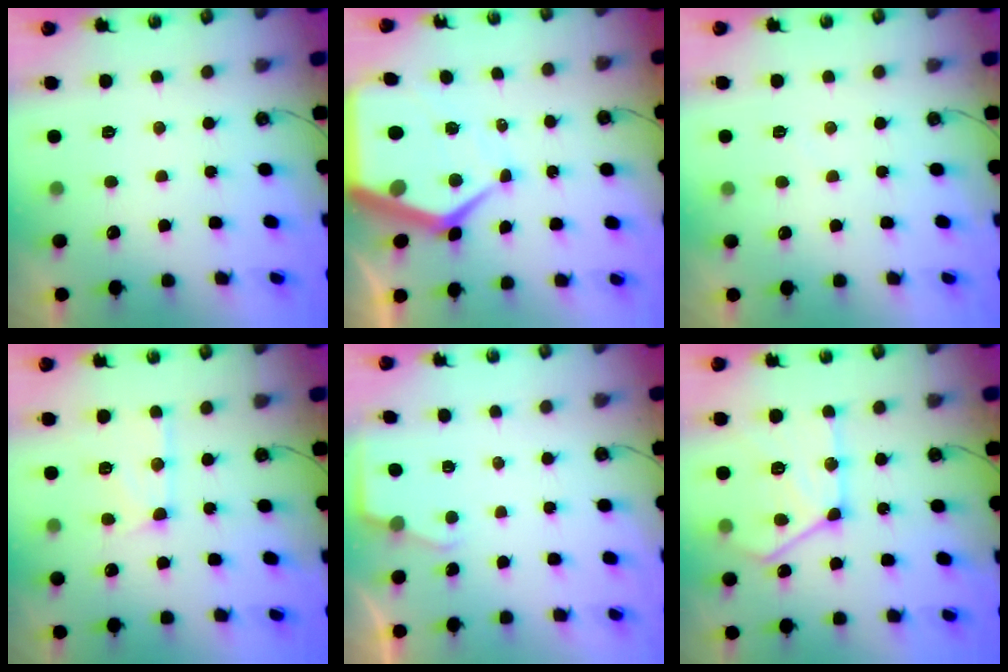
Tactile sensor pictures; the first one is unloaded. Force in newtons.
{"total": 14.7, "press": 14.6, "slide": 1.3}
{"total": 3.8, "press": 3.8, "slide": 0.4}
{"total": 11.1, "press": 11.1, "slide": 0.8}
{"total": 2.4, "press": 2.4, "slide": 0.3}
{"total": 19.4, "press": 19.2, "slide": 2.2}